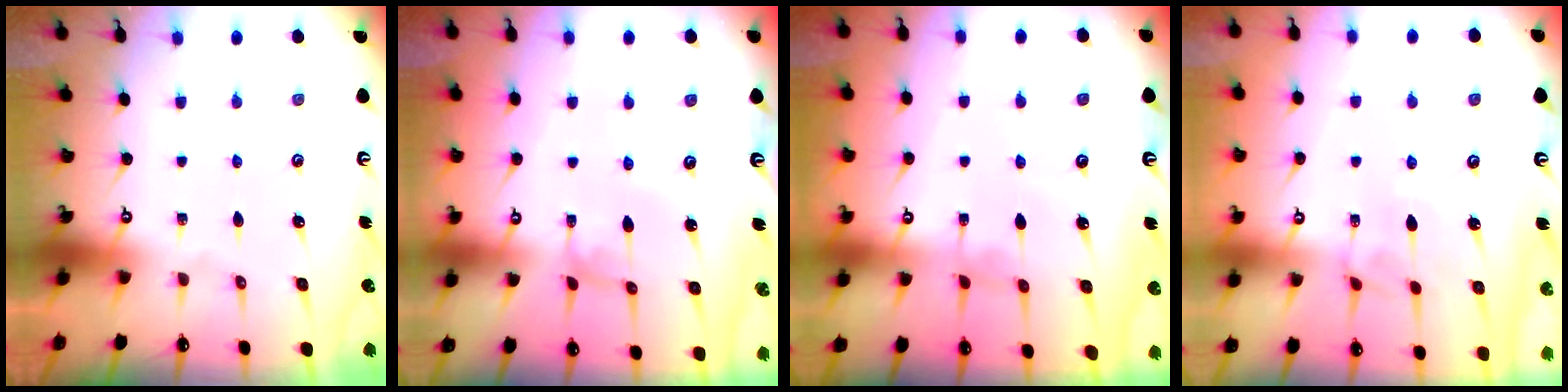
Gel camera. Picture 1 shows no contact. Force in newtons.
{"total": 2.2, "press": 2.2, "slide": 0.1}
{"total": 1.9, "press": 1.9, "slide": 0.3}
{"total": 3.9, "press": 3.9, "slide": 0.2}